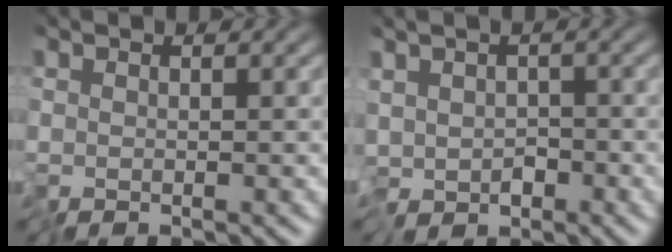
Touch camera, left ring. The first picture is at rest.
{"total": 3.5, "force": [-1.6, 2.3, 2.1], "torque": [-0.045, -0.006, -0.036]}